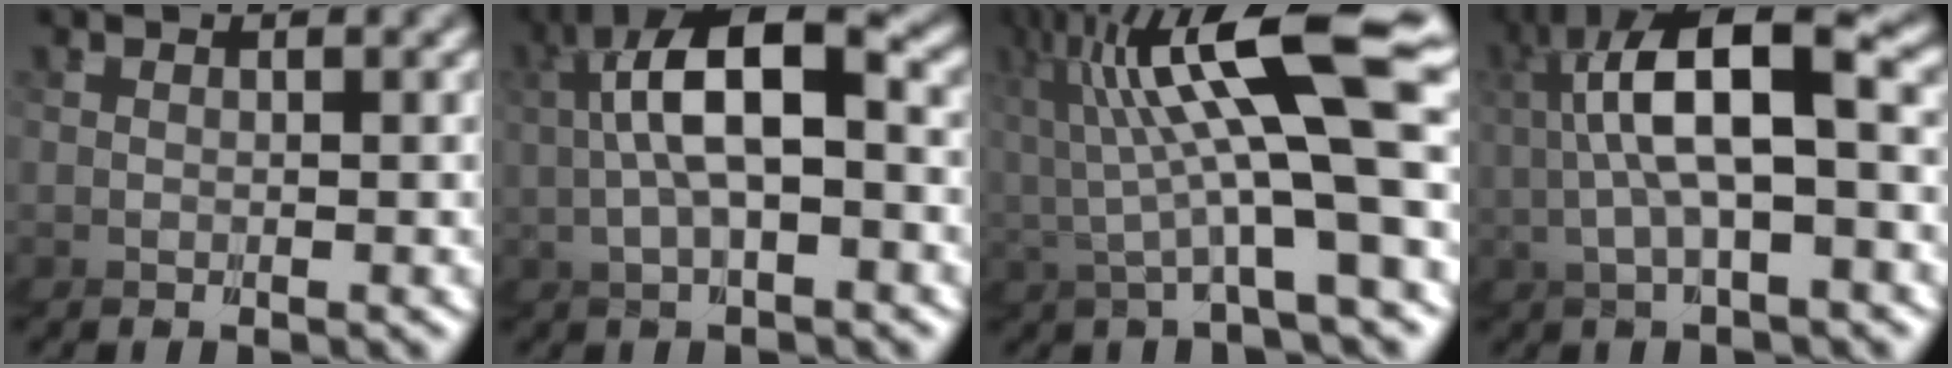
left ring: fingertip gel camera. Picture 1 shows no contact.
{"total": 5.8, "force": [1.7, 2.3, 5.0], "torque": [-0.105, 0.023, 0.015]}
{"total": 7.2, "force": [2.1, 1.0, 6.8], "torque": [-0.127, 0.032, 0.031]}
{"total": 7.0, "force": [2.2, 2.6, 6.1], "torque": [-0.118, 0.032, 0.021]}